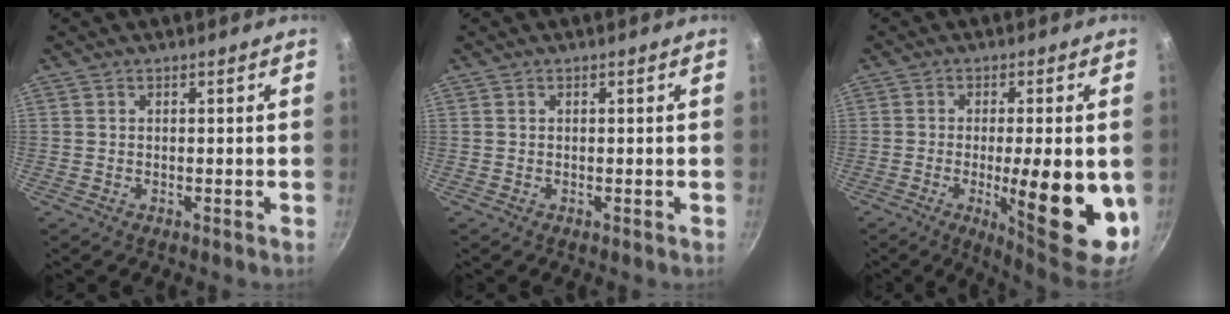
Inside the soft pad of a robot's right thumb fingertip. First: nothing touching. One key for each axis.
{"total": 0.0}
{"total": 16.1, "fx": -3.0, "fy": 4.1, "fz": 15.2, "tx": -0.200, "ty": 0.000, "tz": -0.034}